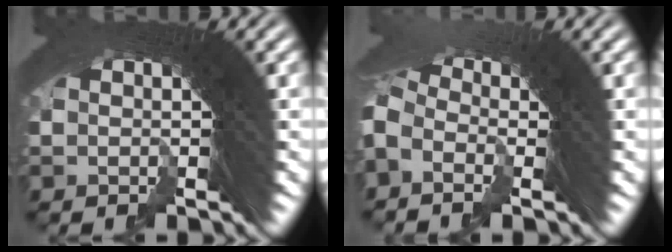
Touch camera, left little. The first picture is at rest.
{"total": 1.8, "force": [-0.6, 1.2, 1.1], "torque": [-0.009, 0.018, -0.019]}